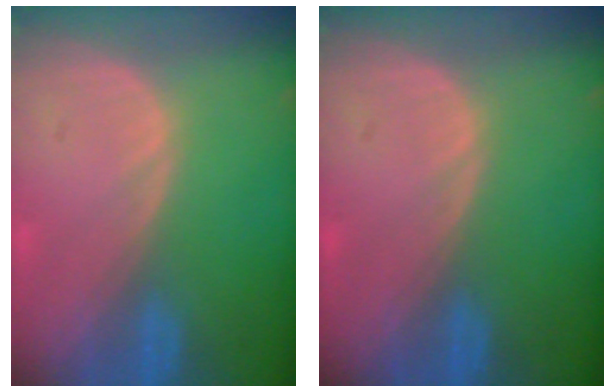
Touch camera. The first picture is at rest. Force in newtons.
{"total": 0.0}